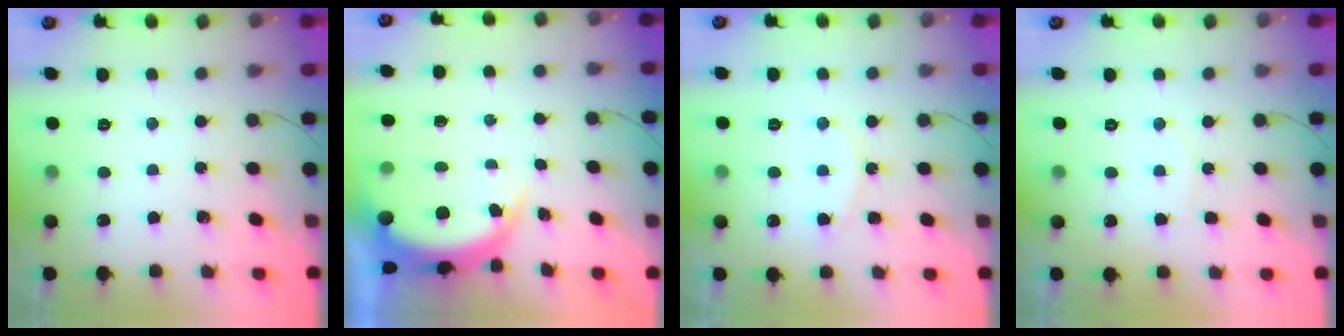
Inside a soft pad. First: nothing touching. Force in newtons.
{"total": 4.7, "press": 4.6, "slide": 0.6}
{"total": 6.6, "press": 6.6, "slide": 0.7}
{"total": 3.9, "press": 3.9, "slide": 0.3}